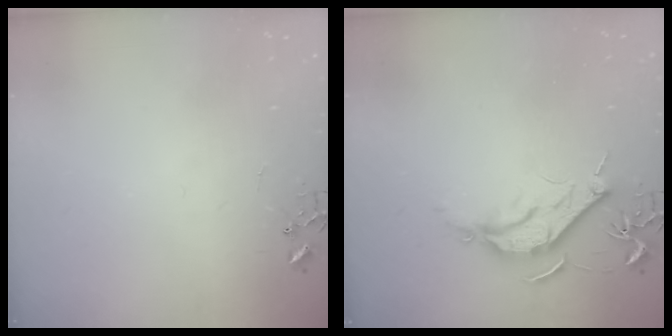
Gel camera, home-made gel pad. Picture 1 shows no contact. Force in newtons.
{"total": 9.1, "press": 9.0, "slide": 0.8}